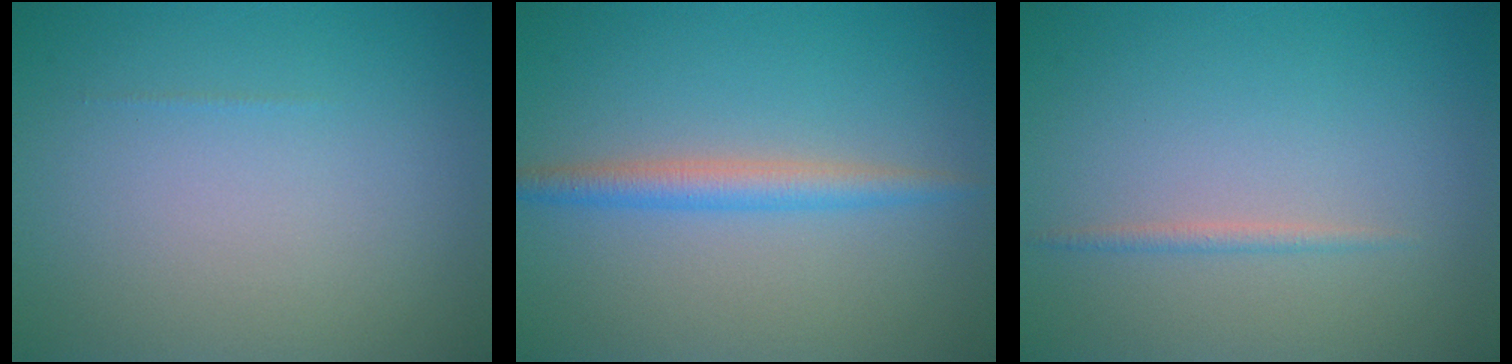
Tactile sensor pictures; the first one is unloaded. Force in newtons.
{"total": 2.5, "press": 2.5, "slide": 0.1}
{"total": 0.8, "press": 0.8, "slide": 0.0}